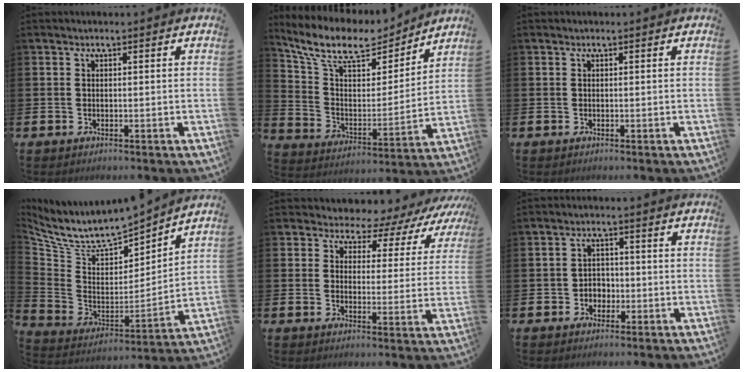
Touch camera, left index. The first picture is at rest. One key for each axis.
{"total": 11.3, "fx": 9.9, "fy": 3.5, "fz": 4.2, "tx": -0.121, "ty": -0.063, "tz": 0.170}
{"total": 0.0}
{"total": 8.6, "fx": 7.8, "fy": 1.8, "fz": 2.9, "tx": -0.093, "ty": -0.064, "tz": 0.133}
{"total": 4.3, "fx": 3.9, "fy": 1.9, "fz": 0.2, "tx": -0.009, "ty": -0.048, "tz": 0.057}
{"total": 2.5, "fx": -0.9, "fy": 2.1, "fz": 0.9, "tx": -0.014, "ty": 0.004, "tz": -0.023}